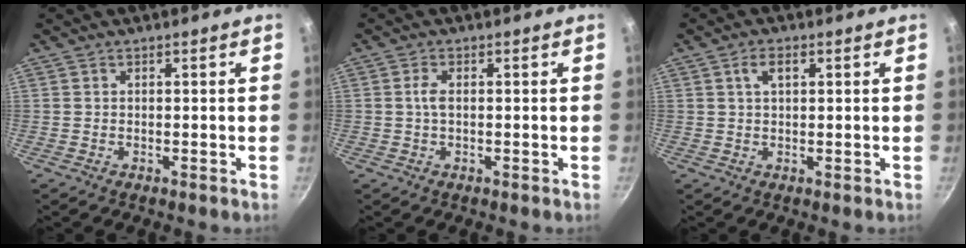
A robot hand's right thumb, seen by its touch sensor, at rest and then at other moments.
{"total": 2.1, "force": [0.1, 1.0, 1.8], "torque": [-0.042, 0.004, 0.001]}
{"total": 3.2, "force": [1.1, 1.7, 2.5], "torque": [-0.036, 0.005, 0.020]}